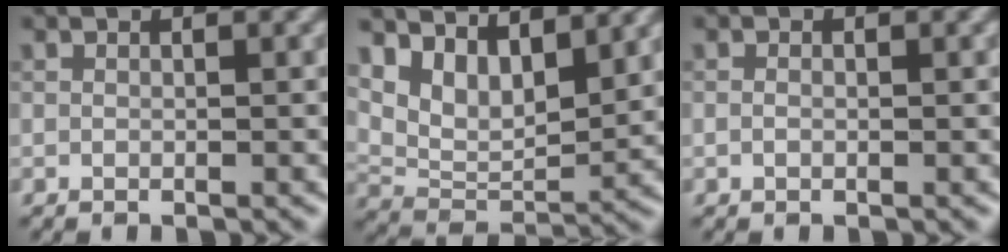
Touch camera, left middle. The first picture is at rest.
{"total": 6.4, "force": [4.1, 3.2, 3.9], "torque": [-0.073, -0.012, 0.076]}
{"total": 0.6, "force": [-0.1, 0.4, 0.4], "torque": [-0.010, 0.000, -0.001]}